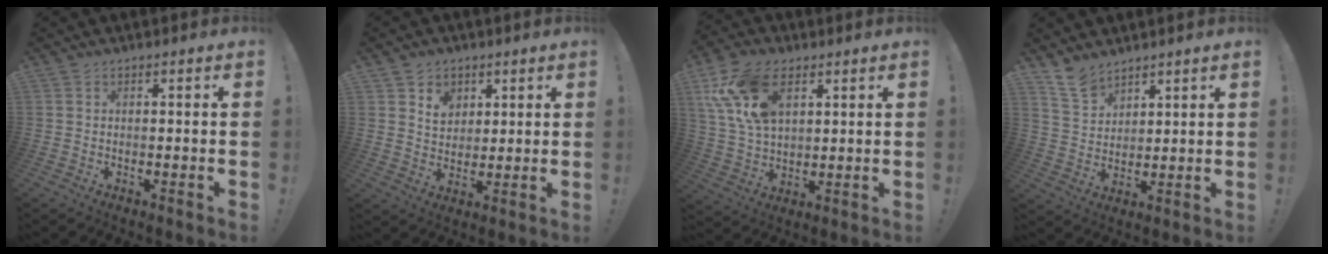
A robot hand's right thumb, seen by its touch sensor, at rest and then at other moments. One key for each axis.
{"total": 6.7, "fx": 3.8, "fy": 5.3, "fz": 1.7, "tx": -0.017, "ty": -0.022, "tz": 0.069}
{"total": 17.3, "fx": 7.6, "fy": 10.8, "fz": 11.2, "tx": -0.226, "ty": -0.020, "tz": 0.143}
{"total": 8.6, "fx": 7.1, "fy": 4.3, "fz": 2.3, "tx": -0.052, "ty": -0.046, "tz": 0.140}